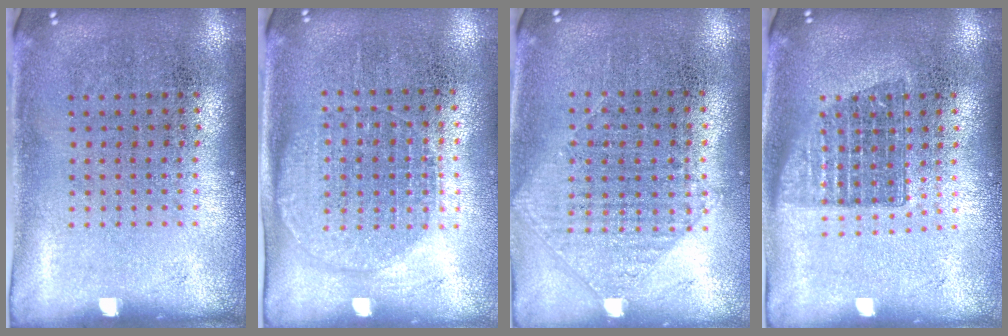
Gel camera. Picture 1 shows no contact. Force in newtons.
{"total": 1.4, "press": 1.2, "slide": 0.6}
{"total": 1.0, "press": 0.9, "slide": 0.4}
{"total": 1.4, "press": 1.1, "slide": 0.8}